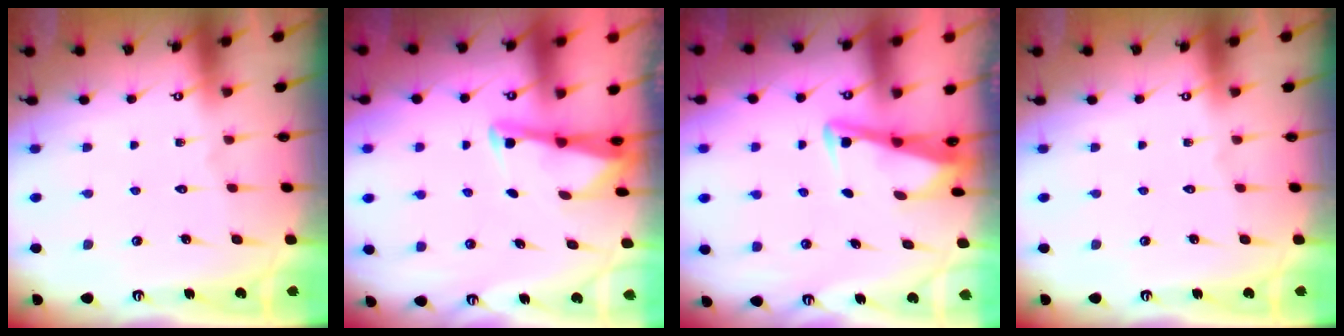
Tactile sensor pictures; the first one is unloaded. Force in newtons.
{"total": 2.8, "press": 2.8, "slide": 0.2}
{"total": 3.3, "press": 3.3, "slide": 0.4}
{"total": 0.0}